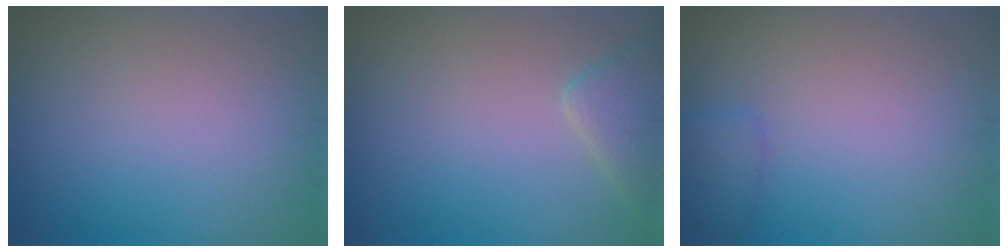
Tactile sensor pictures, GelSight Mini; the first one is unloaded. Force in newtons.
{"total": 2.9, "press": 2.9, "slide": 0.2}
{"total": 1.3, "press": 1.3, "slide": 0.0}